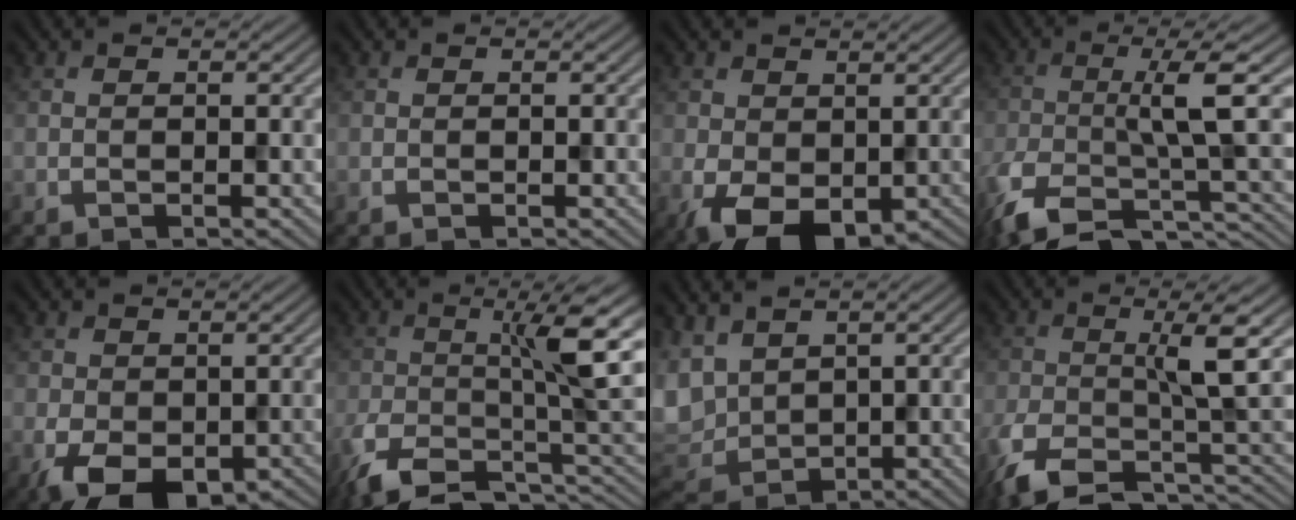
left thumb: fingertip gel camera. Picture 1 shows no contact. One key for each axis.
{"total": 0.0}
{"total": 8.1, "fx": -2.1, "fy": 4.8, "fz": 6.2, "tx": -0.121, "ty": -0.013, "tz": -0.032}
{"total": 11.4, "fx": -5.7, "fy": 2.6, "fz": 9.5, "tx": -0.144, "ty": -0.002, "tz": -0.110}
{"total": 8.3, "fx": -2.9, "fy": 4.8, "fz": 6.1, "tx": -0.116, "ty": -0.017, "tz": -0.044}
{"total": 10.4, "fx": -4.7, "fy": 2.5, "fz": 9.0, "tx": -0.123, "ty": -0.001, "tz": -0.097}
{"total": 7.7, "fx": 2.9, "fy": 4.8, "fz": 5.3, "tx": -0.164, "ty": 0.004, "tz": 0.056}
{"total": 9.3, "fx": -4.4, "fy": 2.2, "fz": 7.9, "tx": -0.114, "ty": -0.002, "tz": -0.094}